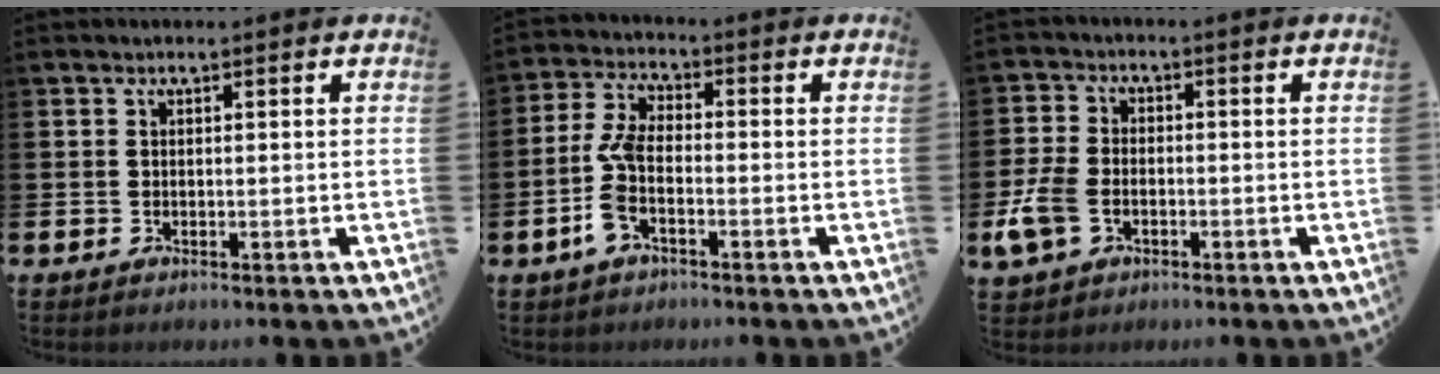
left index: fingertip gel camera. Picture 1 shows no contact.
{"total": 5.6, "force": [-1.5, 2.5, 4.8], "torque": [-0.113, 0.003, -0.035]}
{"total": 5.6, "force": [-1.7, 3.9, 3.7], "torque": [-0.085, 0.008, -0.033]}